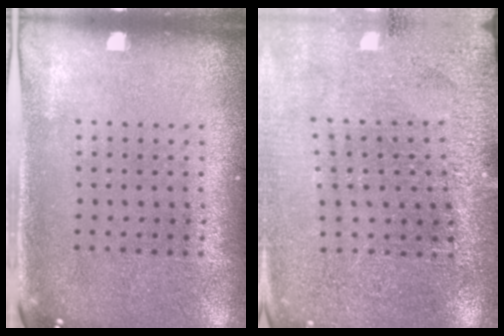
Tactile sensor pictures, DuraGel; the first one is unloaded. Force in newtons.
{"total": 3.0, "press": 3.0, "slide": 0.4}